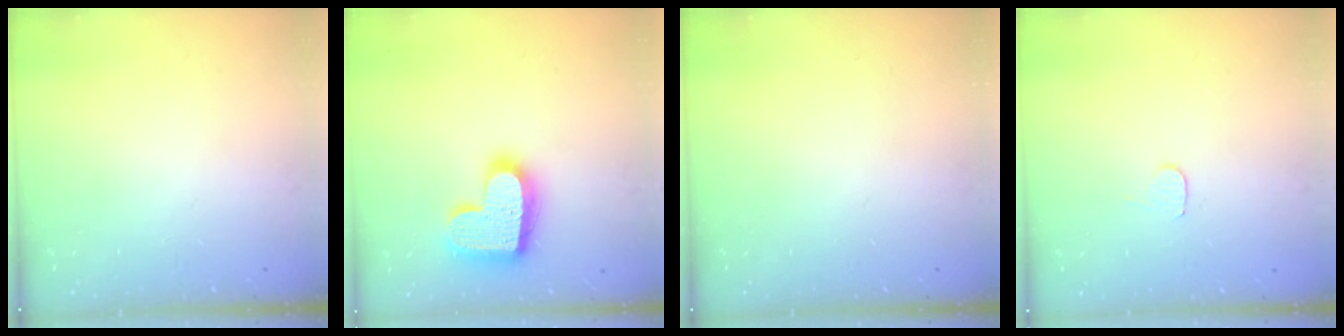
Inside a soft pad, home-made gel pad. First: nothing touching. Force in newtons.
{"total": 19.3, "press": 19.3, "slide": 1.3}
{"total": 0.0}
{"total": 3.5, "press": 3.5, "slide": 0.3}